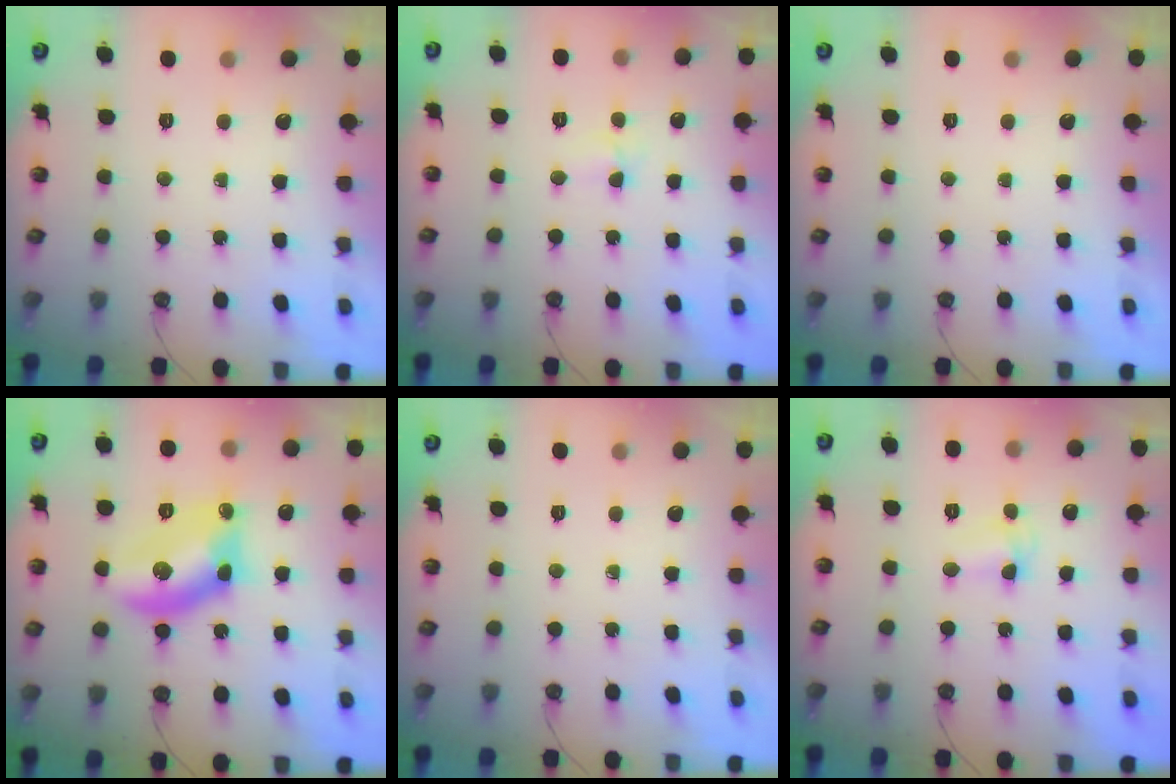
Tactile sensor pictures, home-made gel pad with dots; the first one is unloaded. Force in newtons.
{"total": 4.9, "press": 3.4, "slide": 3.5}
{"total": 0.0}
{"total": 13.0, "press": 13.0, "slide": 0.5}
{"total": 0.0}
{"total": 2.6, "press": 2.6, "slide": 0.6}